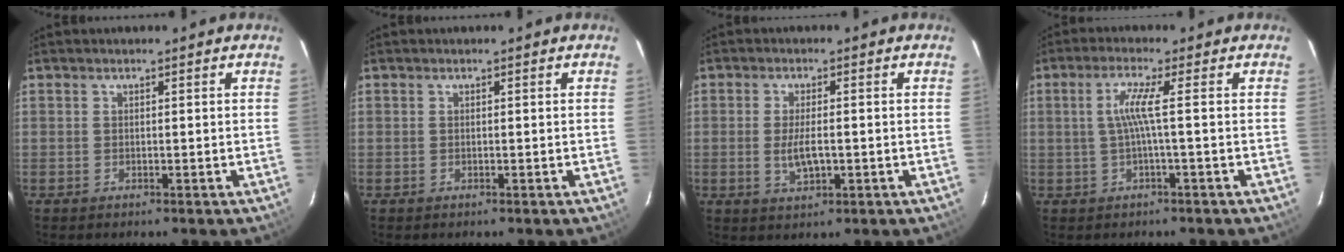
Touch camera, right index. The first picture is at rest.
{"total": 0.0}
{"total": 4.9, "force": [-0.8, 1.9, 4.4], "torque": [-0.087, -0.004, -0.010]}
{"total": 4.4, "force": [-0.2, -0.7, 4.3], "torque": [-0.089, 0.002, 0.002]}